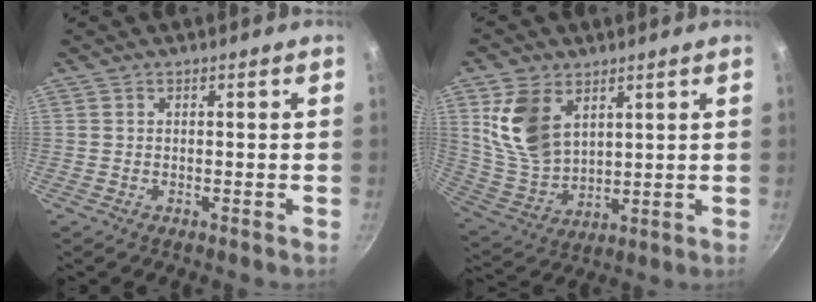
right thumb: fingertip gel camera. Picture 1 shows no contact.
{"total": 12.8, "force": [5.1, 8.3, 8.2], "torque": [-0.139, -0.028, 0.117]}